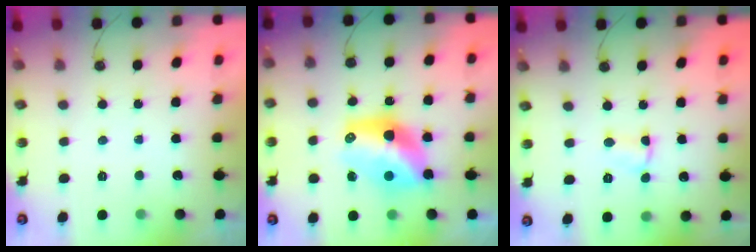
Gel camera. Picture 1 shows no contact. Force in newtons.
{"total": 13.5, "press": 13.5, "slide": 1.0}
{"total": 3.9, "press": 1.9, "slide": 3.4}